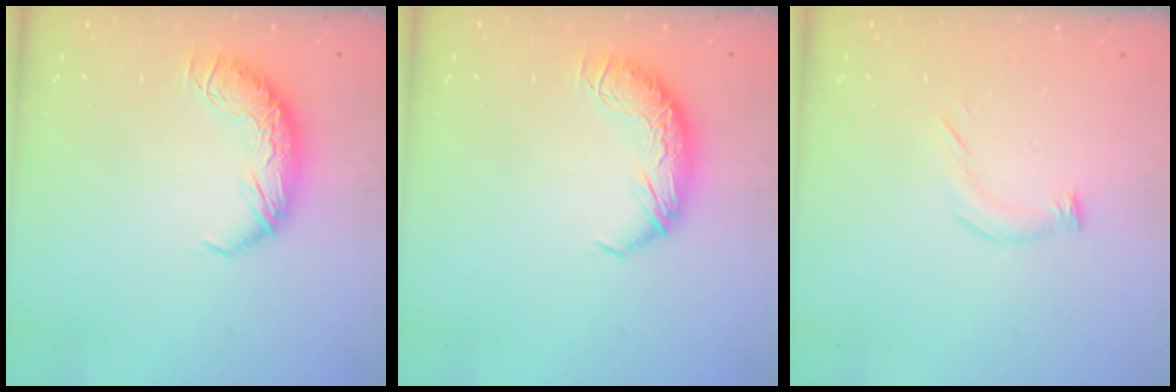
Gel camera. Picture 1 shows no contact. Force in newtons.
{"total": 0.0}
{"total": 4.8, "press": 4.7, "slide": 0.6}